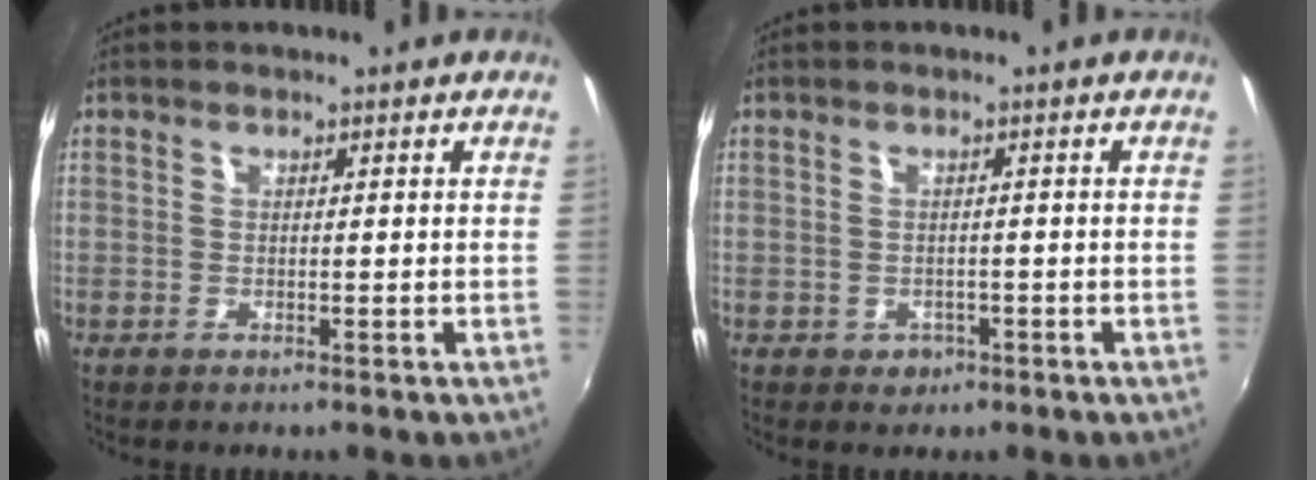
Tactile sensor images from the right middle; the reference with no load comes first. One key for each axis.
{"total": 2.3, "fx": -0.9, "fy": 2.0, "fz": 0.7, "tx": -0.017, "ty": -0.003, "tz": -0.009}